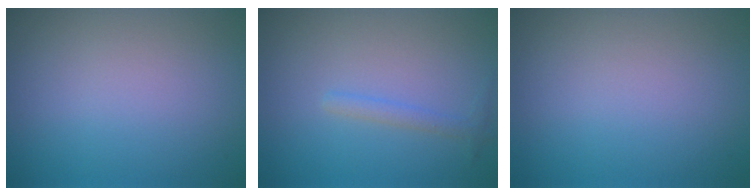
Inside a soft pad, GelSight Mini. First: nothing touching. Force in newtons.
{"total": 1.2, "press": 1.2, "slide": 0.0}
{"total": 0.0}